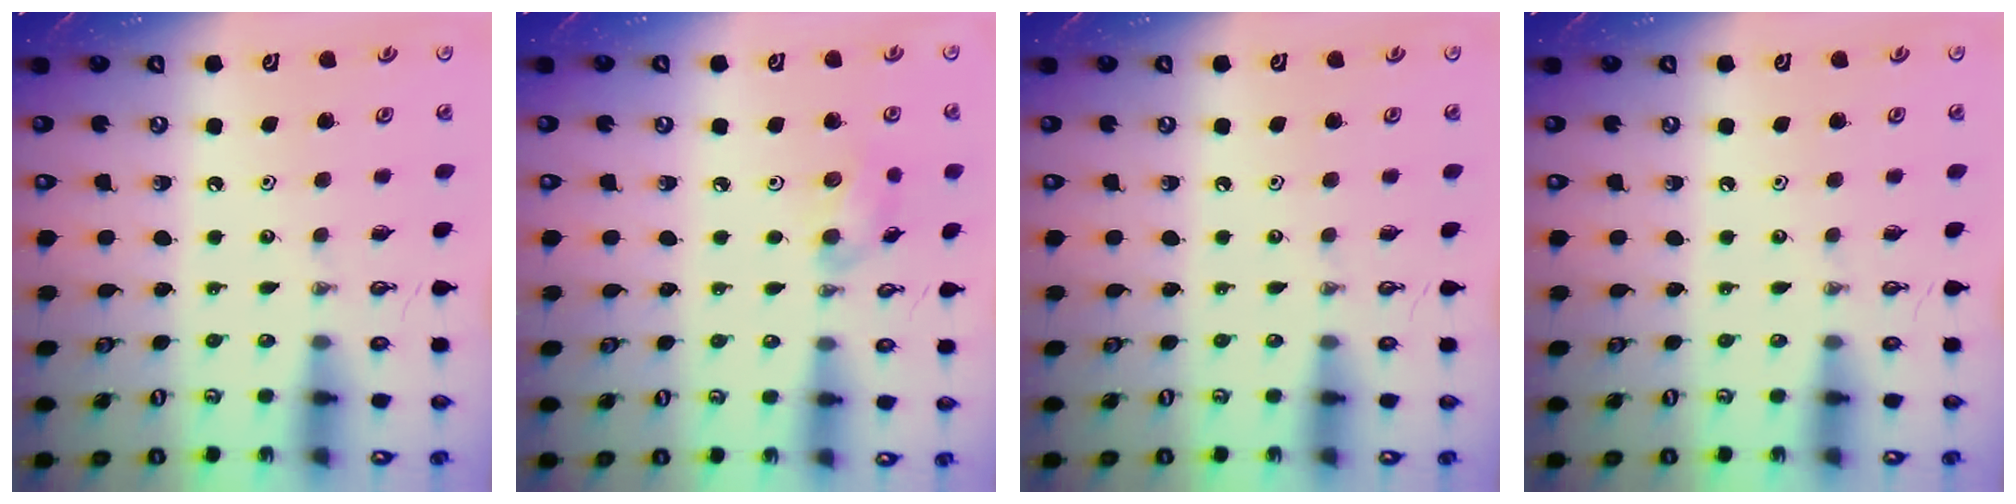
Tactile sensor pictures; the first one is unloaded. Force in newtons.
{"total": 5.9, "press": 5.5, "slide": 2.1}
{"total": 0.0}
{"total": 0.0}